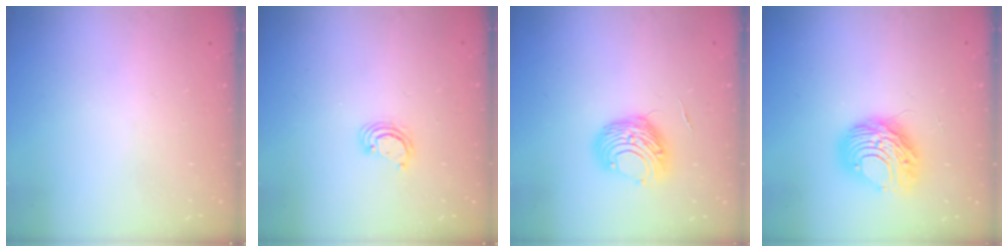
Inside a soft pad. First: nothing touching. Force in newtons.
{"total": 3.1, "press": 3.1, "slide": 0.3}
{"total": 10.2, "press": 10.2, "slide": 0.8}
{"total": 9.7, "press": 9.7, "slide": 1.2}